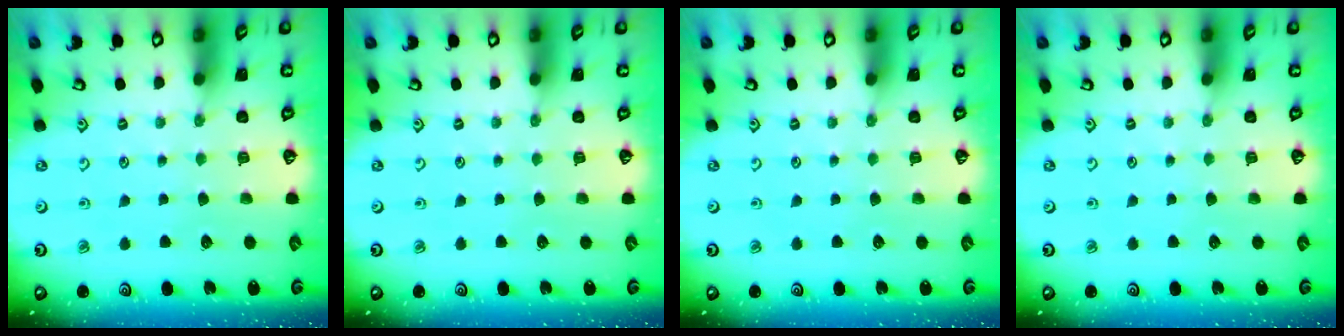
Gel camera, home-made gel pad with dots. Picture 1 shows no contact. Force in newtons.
{"total": 0.0}
{"total": 0.0}
{"total": 0.0}